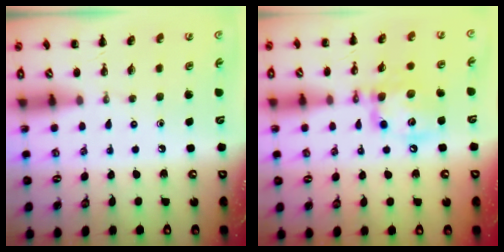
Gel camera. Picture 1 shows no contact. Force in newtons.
{"total": 14.1, "press": 14.0, "slide": 1.7}